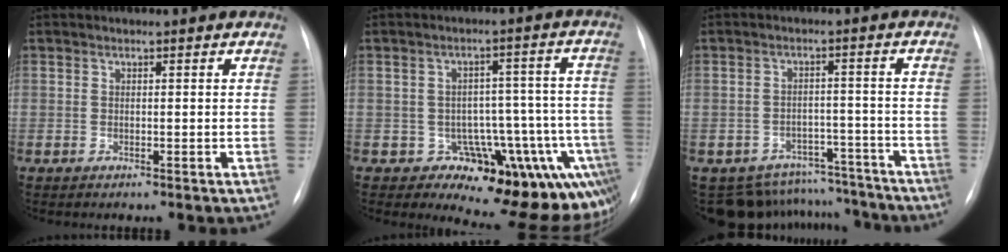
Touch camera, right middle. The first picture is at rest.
{"total": 14.2, "force": [-8.8, 7.9, 7.9], "torque": [-0.045, 0.056, -0.103]}
{"total": 12.3, "force": [-11.1, 5.1, 0.7], "torque": [-0.007, 0.037, -0.137]}